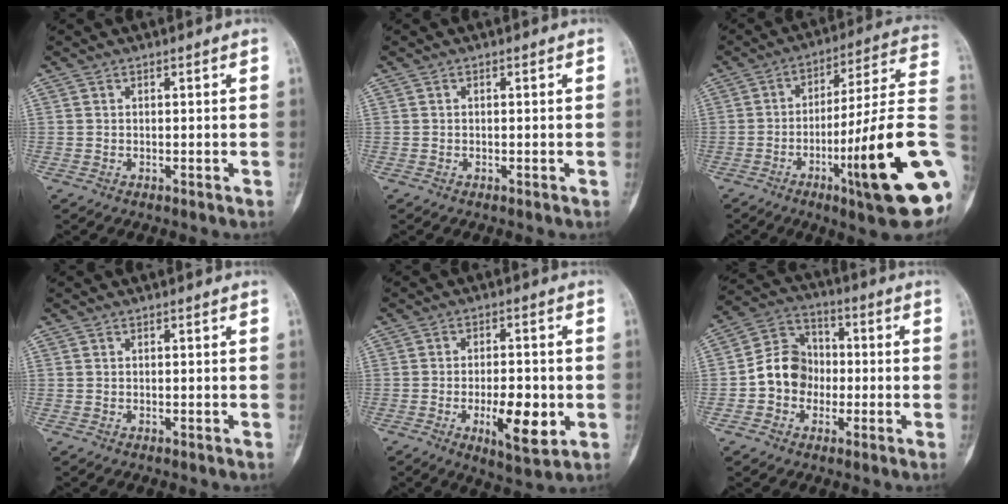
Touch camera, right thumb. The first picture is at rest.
{"total": 0.0}
{"total": 23.6, "force": [-6.4, 2.7, 22.6], "torque": [-0.287, 0.014, -0.093]}
{"total": 0.0}
{"total": 10.0, "force": [-2.3, 3.8, 8.9], "torque": [-0.131, -0.003, -0.031]}
{"total": 10.2, "force": [-1.6, 8.8, 4.8], "torque": [-0.058, 0.037, -0.042]}